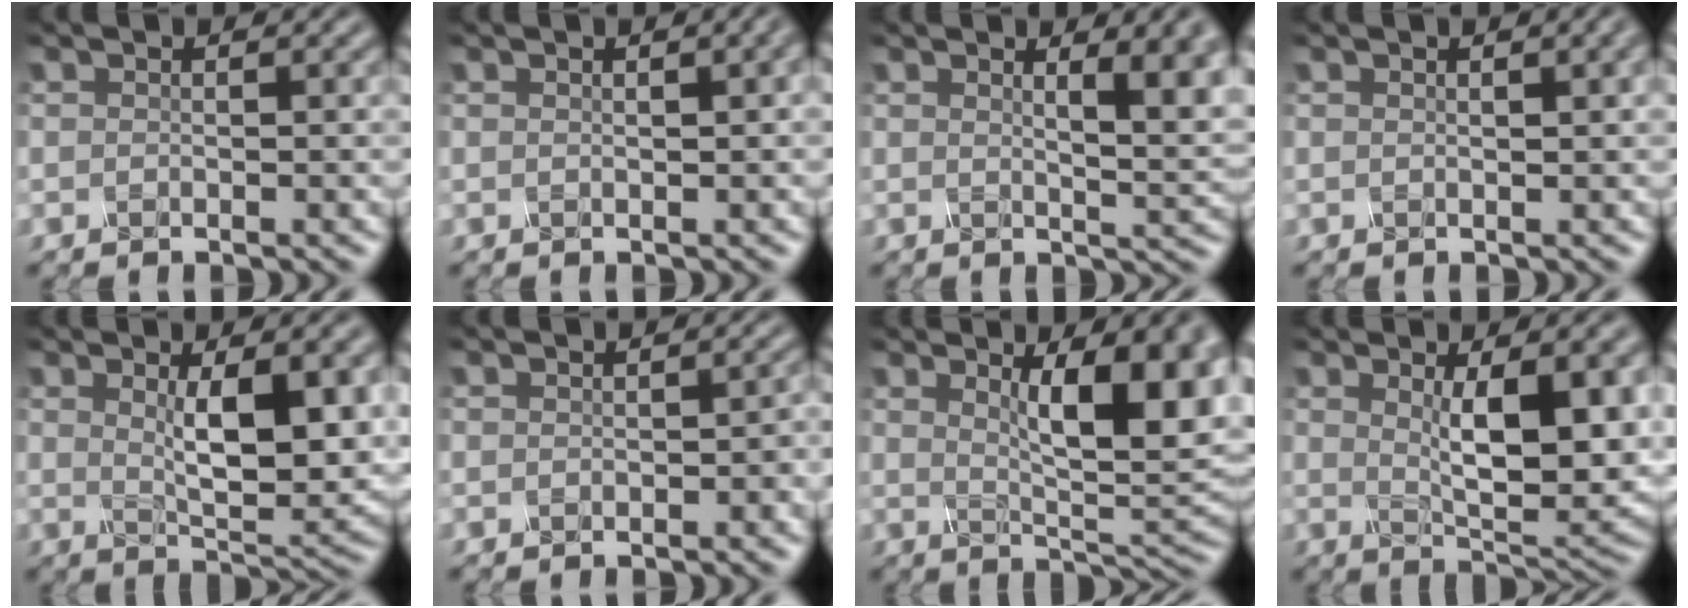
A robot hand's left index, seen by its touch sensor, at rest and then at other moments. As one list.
[{"total": 2.0, "force": [0.7, 0.6, 1.7], "torque": [-0.013, 0.006, 0.010]}, {"total": 6.5, "force": [2.4, 2.2, 5.6], "torque": [-0.043, 0.004, 0.031]}, {"total": 2.4, "force": [1.0, 0.8, 2.0], "torque": [-0.015, 0.006, 0.010]}, {"total": 6.8, "force": [1.5, 2.0, 6.3], "torque": [-0.098, -0.008, 0.030]}, {"total": 1.0, "force": [-0.2, 0.5, 0.8], "torque": [-0.011, 0.000, 0.000]}, {"total": 10.4, "force": [3.0, 3.3, 9.4], "torque": [-0.109, 0.002, 0.045]}, {"total": 7.6, "force": [1.5, 2.3, 7.1], "torque": [-0.109, -0.010, 0.033]}]